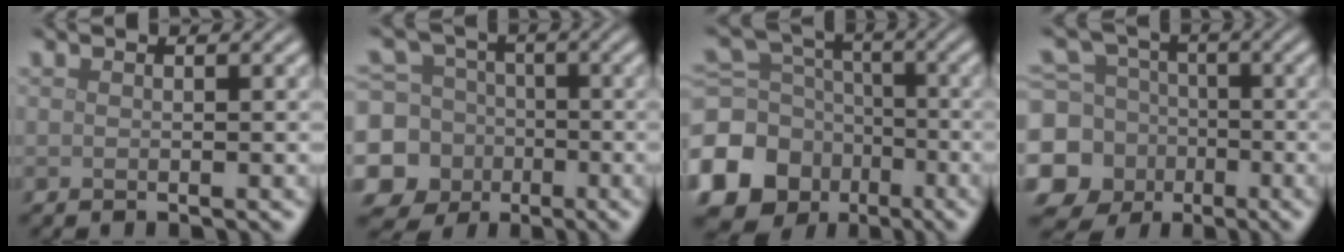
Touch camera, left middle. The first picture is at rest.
{"total": 12.6, "force": [-3.8, 11.7, 2.7], "torque": [-0.097, -0.022, -0.086]}
{"total": 12.3, "force": [-5.5, 10.3, 3.8], "torque": [-0.120, -0.032, -0.107]}
{"total": 13.4, "force": [-4.2, 12.3, 3.4], "torque": [-0.112, -0.033, -0.096]}